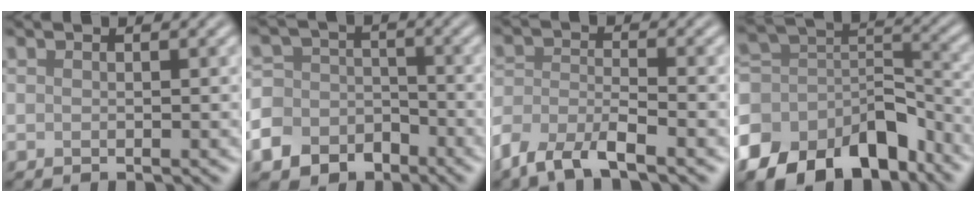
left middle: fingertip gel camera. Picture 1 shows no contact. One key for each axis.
{"total": 7.6, "fx": -4.6, "fy": 5.9, "fz": 1.4, "tx": -0.014, "ty": -0.018, "tz": -0.099}
{"total": 5.1, "fx": -3.9, "fy": 1.6, "fz": 2.9, "tx": -0.057, "ty": -0.005, "tz": -0.084}
{"total": 12.7, "fx": -8.3, "fy": 7.5, "fz": 6.1, "tx": -0.132, "ty": 0.001, "tz": -0.145}